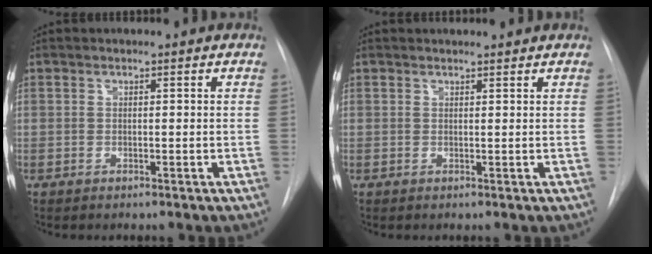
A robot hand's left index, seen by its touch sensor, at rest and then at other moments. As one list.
[{"total": 2.8, "force": [2.7, 0.2, 0.5], "torque": [-0.007, 0.014, 0.032]}]